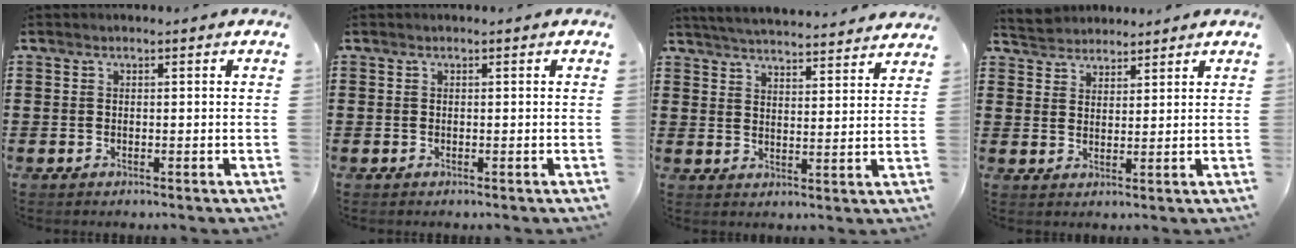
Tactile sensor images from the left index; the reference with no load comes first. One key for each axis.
{"total": 0.0}
{"total": 4.6, "fx": 4.5, "fy": -0.4, "fz": 0.6, "tx": -0.030, "ty": -0.030, "tz": 0.078}
{"total": 3.4, "fx": 3.1, "fy": 1.1, "fz": -0.4, "tx": -0.007, "ty": -0.002, "tz": 0.060}